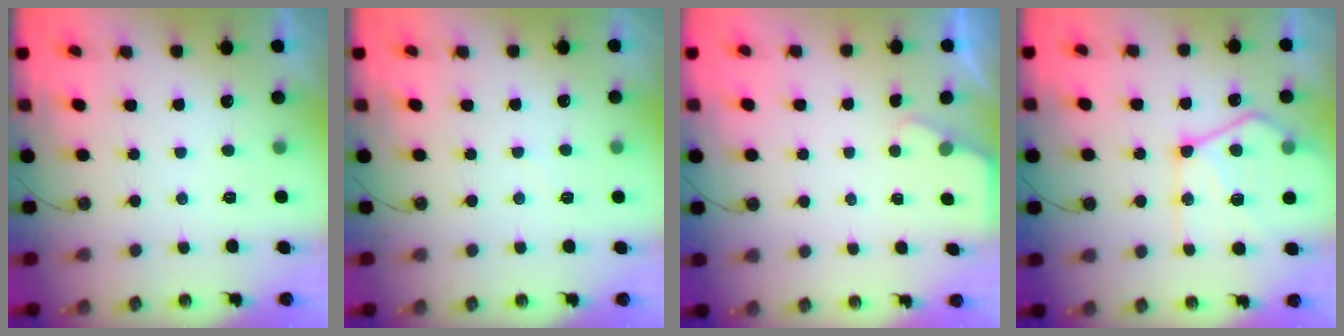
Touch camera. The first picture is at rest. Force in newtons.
{"total": 2.1, "press": 2.1, "slide": 0.3}
{"total": 1.5, "press": 1.5, "slide": 0.3}
{"total": 17.4, "press": 17.3, "slide": 1.8}